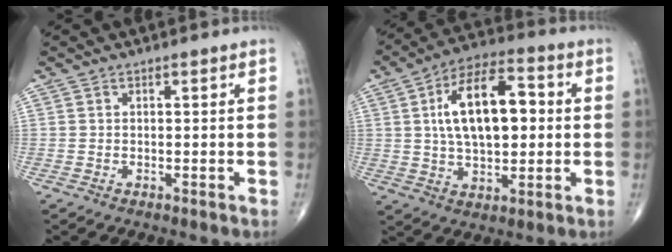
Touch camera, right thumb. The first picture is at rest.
{"total": 16.3, "force": [2.2, 8.4, 13.8], "torque": [-0.215, 0.016, 0.035]}